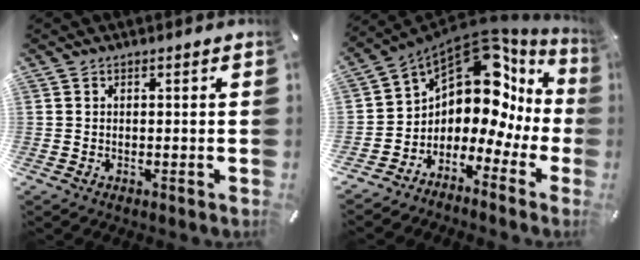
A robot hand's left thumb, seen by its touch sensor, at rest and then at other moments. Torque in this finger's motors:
{"motor_torque": [0.69, 1.02, 1.18, 0.87, 0.16]}